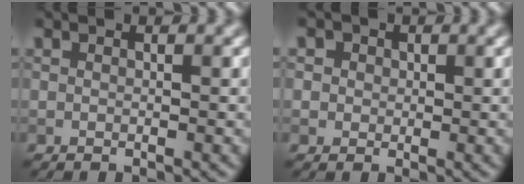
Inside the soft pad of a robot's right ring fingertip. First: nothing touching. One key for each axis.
{"total": 3.0, "fx": 1.3, "fy": 2.4, "fz": 1.2, "tx": -0.011, "ty": 0.010, "tz": 0.006}